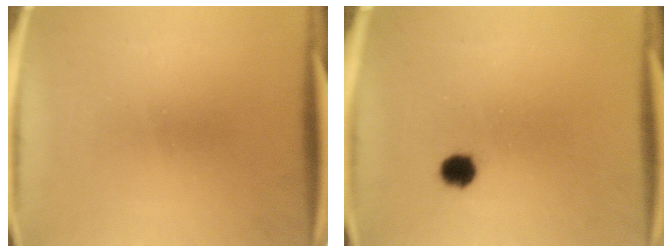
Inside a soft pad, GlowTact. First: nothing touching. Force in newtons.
{"total": 3.3}